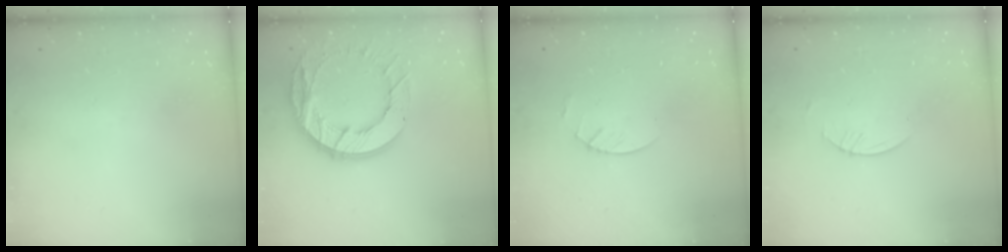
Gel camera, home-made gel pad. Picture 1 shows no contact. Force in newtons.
{"total": 16.6, "press": 16.6, "slide": 1.5}
{"total": 3.0, "press": 3.0, "slide": 0.3}
{"total": 0.8, "press": 0.8, "slide": 0.2}